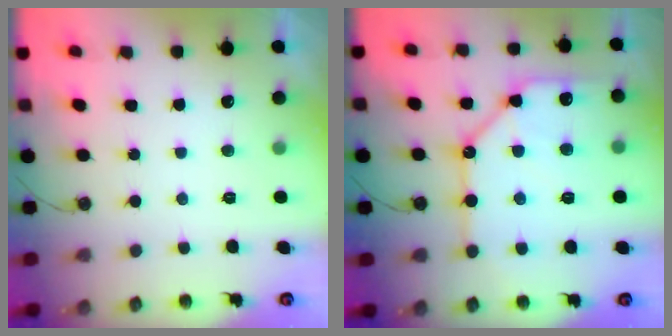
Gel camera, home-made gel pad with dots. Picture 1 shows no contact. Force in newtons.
{"total": 15.1, "press": 15.0, "slide": 1.7}